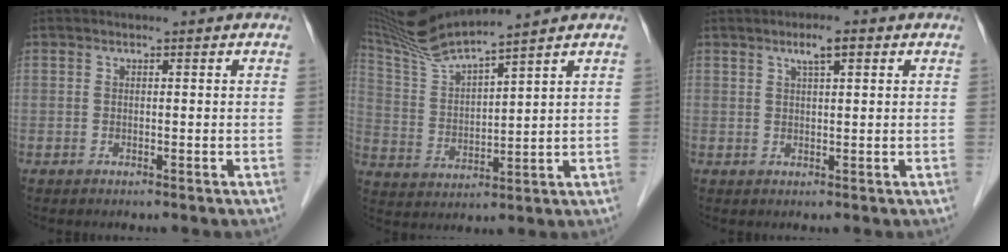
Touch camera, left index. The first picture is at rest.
{"total": 10.2, "force": [9.3, -2.0, 3.8], "torque": [-0.089, 0.003, 0.188]}
{"total": 2.7, "force": [1.4, 0.4, 2.3], "torque": [-0.042, 0.007, 0.022]}